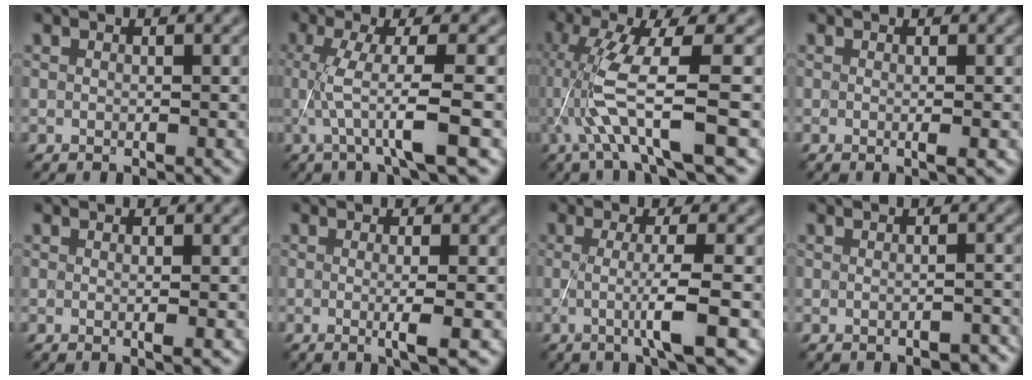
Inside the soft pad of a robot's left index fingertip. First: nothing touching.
{"total": 5.1, "force": [-0.9, 0.7, 5.0], "torque": [-0.094, 0.001, -0.017]}
{"total": 6.7, "force": [-1.8, 0.7, 6.5], "torque": [-0.145, 0.002, -0.030]}
{"total": 1.7, "force": [0.0, 0.6, 1.6], "torque": [-0.018, -0.004, -0.007]}
{"total": 1.3, "force": [0.0, 0.5, 1.3], "torque": [-0.014, -0.003, -0.004]}
{"total": 3.0, "force": [-0.2, 0.7, 2.9], "torque": [-0.041, -0.009, -0.008]}
{"total": 4.2, "force": [-0.5, 0.7, 4.1], "torque": [-0.069, -0.007, -0.016]}
{"total": 2.0, "force": [-1.4, 0.6, 1.3], "torque": [-0.007, 0.006, -0.021]}